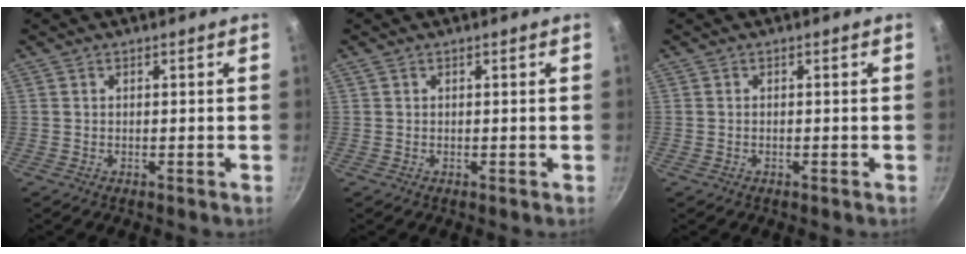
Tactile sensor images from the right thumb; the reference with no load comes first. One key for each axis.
{"total": 0.9, "fx": 0.5, "fy": 0.5, "fz": 0.5, "tx": -0.010, "ty": 0.002, "tz": 0.013}
{"total": 0.0}